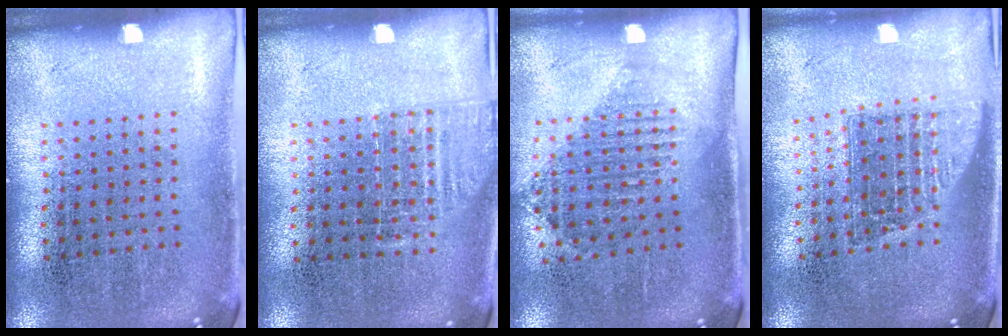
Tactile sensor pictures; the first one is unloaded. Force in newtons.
{"total": 1.1, "press": 1.0, "slide": 0.5}
{"total": 1.0, "press": 0.9, "slide": 0.4}
{"total": 1.4, "press": 1.1, "slide": 0.9}